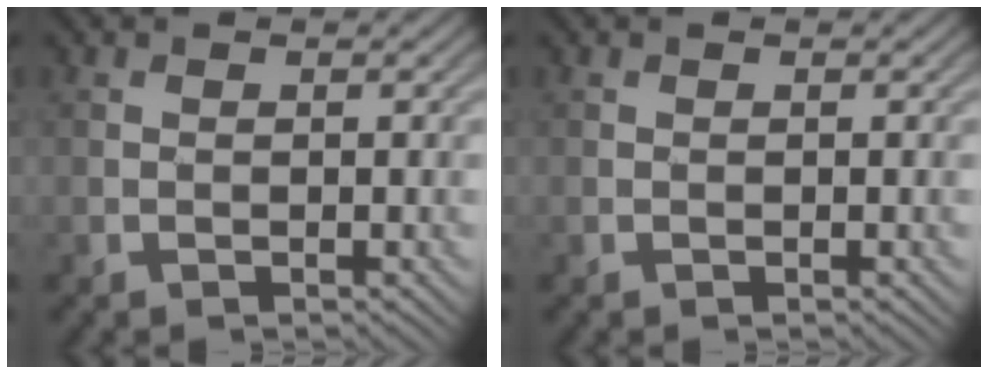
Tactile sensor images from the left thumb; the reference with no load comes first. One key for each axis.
{"total": 0.0}